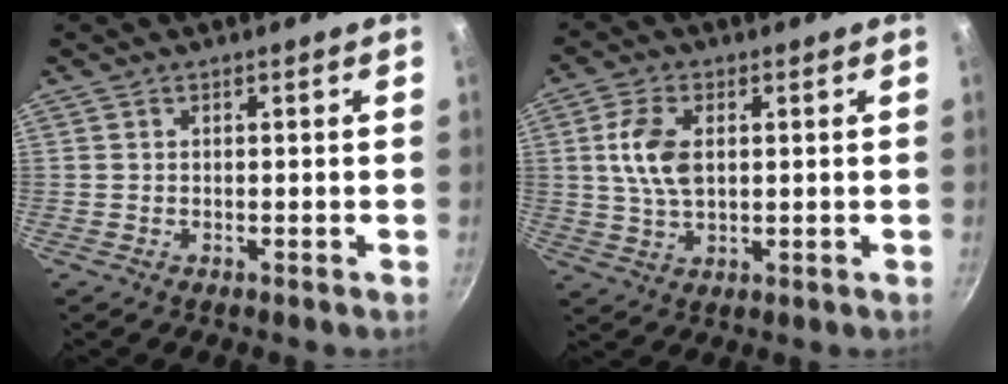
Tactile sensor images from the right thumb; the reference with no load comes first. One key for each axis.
{"total": 8.3, "fx": 1.5, "fy": 4.8, "fz": 6.6, "tx": -0.123, "ty": 0.000, "tz": 0.029}